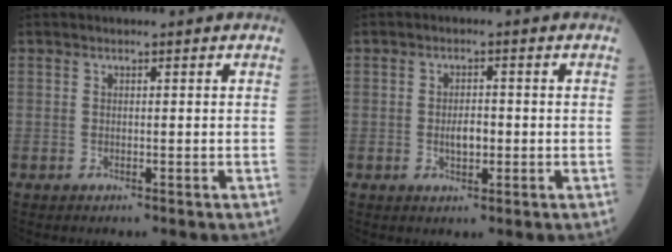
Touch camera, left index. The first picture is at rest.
{"total": 2.8, "force": [-0.5, 1.3, 2.5], "torque": [-0.046, 0.002, -0.006]}